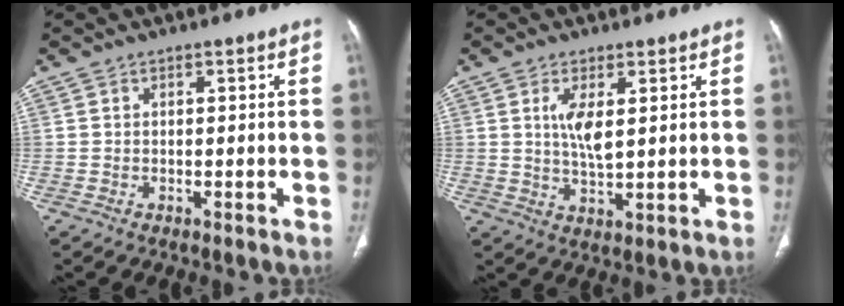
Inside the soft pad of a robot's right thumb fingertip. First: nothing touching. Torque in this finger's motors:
{"motor_torque": [0.26, 1.28, 0.14, -0.21, 0.05]}